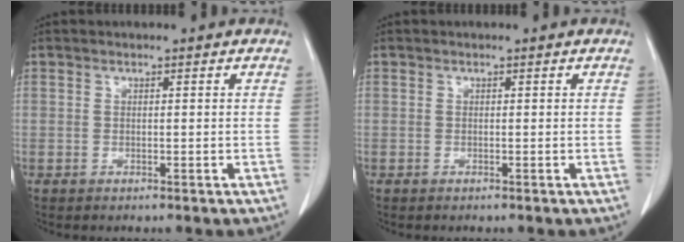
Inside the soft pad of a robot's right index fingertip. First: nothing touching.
{"total": 0.0}